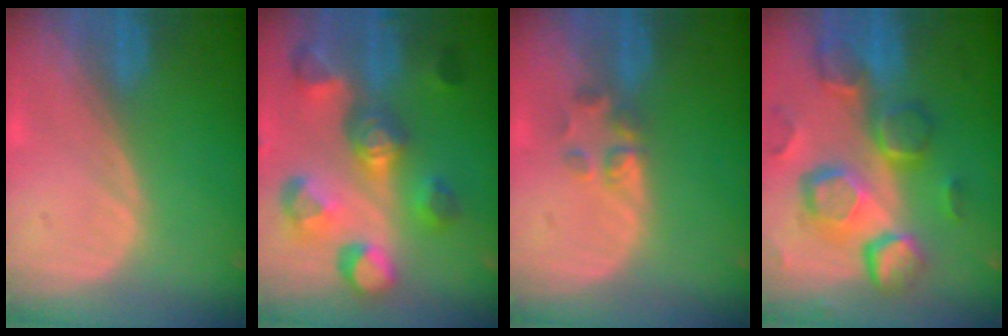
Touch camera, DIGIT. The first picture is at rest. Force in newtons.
{"total": 11.1, "press": 10.1, "slide": 4.7}
{"total": 2.6, "press": 2.4, "slide": 0.9}
{"total": 12.5, "press": 10.9, "slide": 6.1}